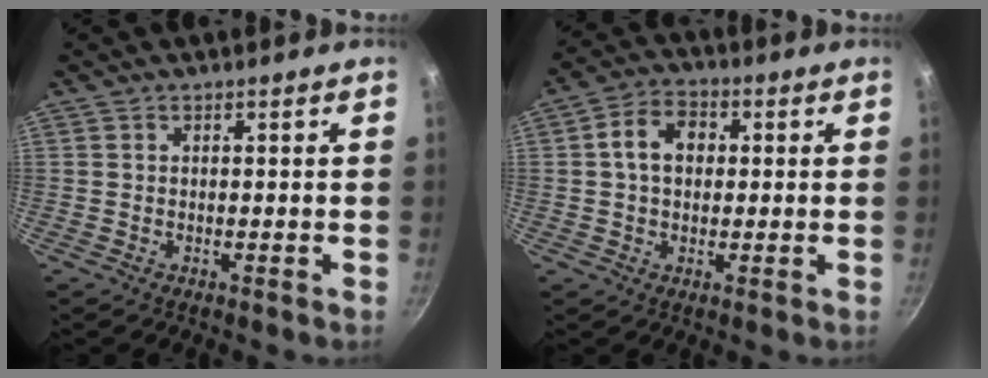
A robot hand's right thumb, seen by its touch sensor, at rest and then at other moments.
{"total": 7.9, "force": [1.0, 5.9, 5.1], "torque": [-0.066, 0.017, 0.006]}